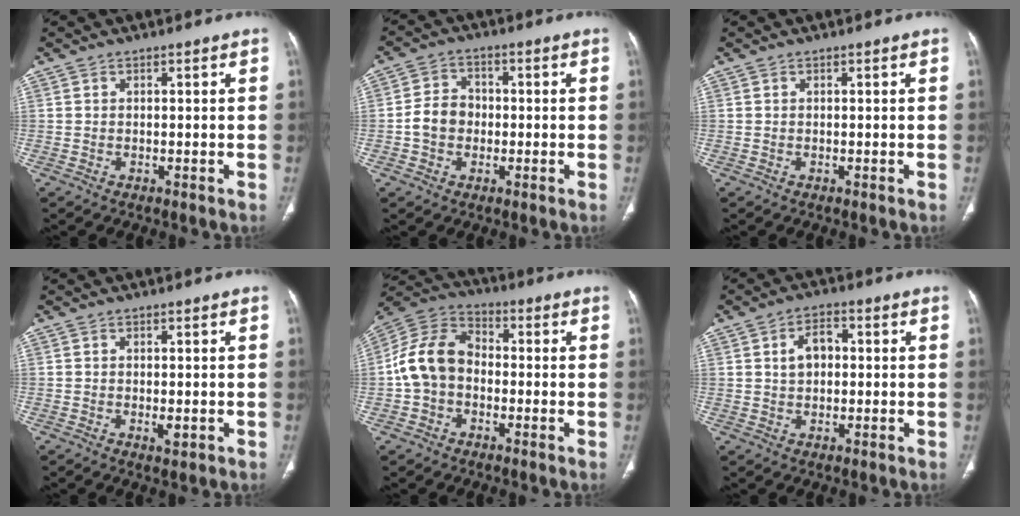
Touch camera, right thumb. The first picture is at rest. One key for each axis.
{"total": 6.1, "fx": -0.9, "fy": 5.1, "fz": 3.2, "tx": -0.045, "ty": 0.019, "tz": -0.024}
{"total": 0.0}
{"total": 1.8, "fx": -0.5, "fy": 0.8, "fz": 1.6, "tx": -0.023, "ty": -0.002, "tz": -0.007}
{"total": 11.6, "fx": -1.4, "fy": 8.8, "fz": 7.4, "tx": -0.134, "ty": 0.037, "tz": -0.041}
{"total": 5.1, "fx": 0.7, "fy": 3.5, "fz": 3.7, "tx": -0.054, "ty": 0.013, "tz": 0.007}